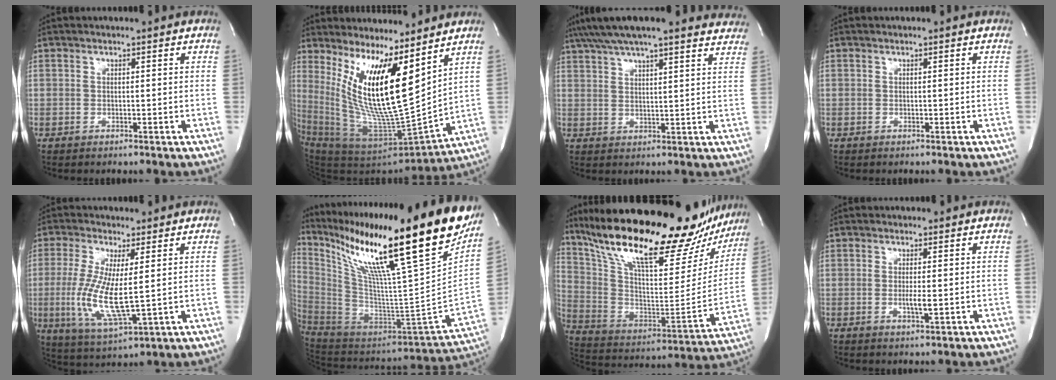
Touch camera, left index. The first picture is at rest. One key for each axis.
{"total": 15.8, "fx": 8.3, "fy": 1.8, "fz": 13.3, "tx": -0.258, "ty": -0.026, "tz": 0.161}
{"total": 23.1, "fx": 20.3, "fy": 3.7, "fz": 10.5, "tx": -0.176, "ty": 0.019, "tz": 0.259}
{"total": 0.0}
{"total": 10.9, "fx": -0.1, "fy": 1.9, "fz": 10.7, "tx": -0.237, "ty": -0.020, "tz": 0.002}
{"total": 35.7, "fx": 24.2, "fy": 0.3, "fz": 26.3, "tx": -0.440, "ty": -0.078, "tz": 0.381}
{"total": 32.0, "fx": 25.9, "fy": 8.3, "fz": 16.9, "tx": -0.301, "ty": -0.026, "tz": 0.378}
{"total": 2.4, "fx": -0.3, "fy": 0.3, "fz": 2.3, "tx": -0.047, "ty": -0.004, "tz": -0.004}